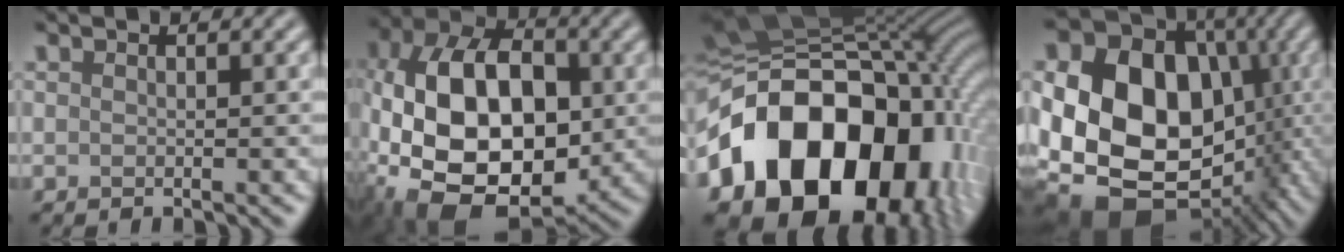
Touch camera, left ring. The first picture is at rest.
{"total": 16.3, "force": [-2.3, 10.3, 12.4], "torque": [-0.225, -0.002, -0.050]}
{"total": 20.1, "force": [-4.2, 14.7, 13.1], "torque": [-0.234, -0.005, -0.071]}
{"total": 20.2, "force": [-2.4, 15.9, 12.3], "torque": [-0.214, -0.013, -0.059]}